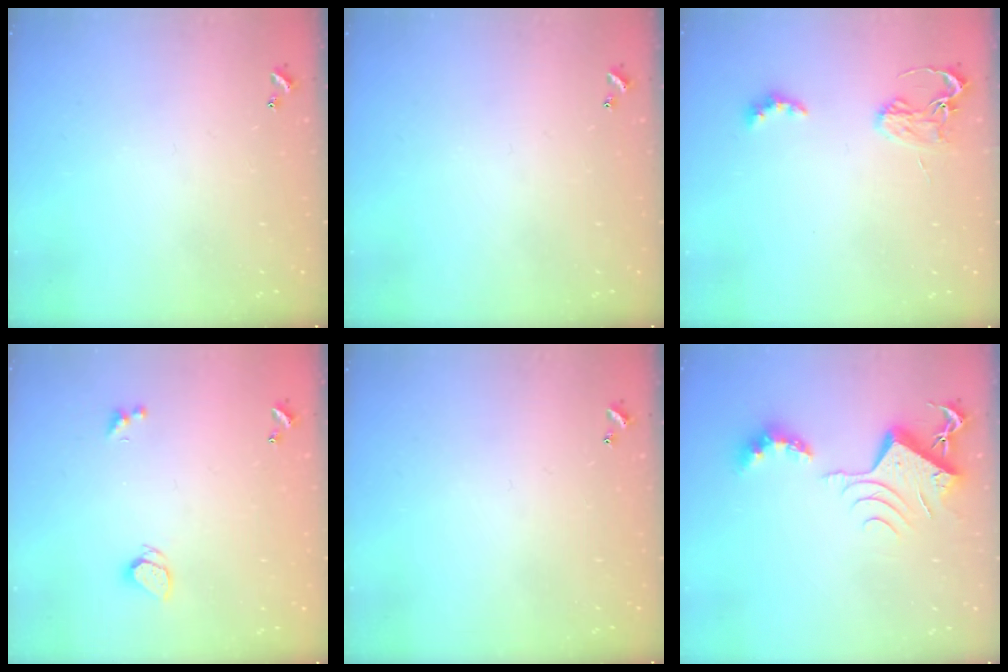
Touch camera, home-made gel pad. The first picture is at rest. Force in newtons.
{"total": 0.0}
{"total": 2.9, "press": 2.8, "slide": 0.6}
{"total": 1.9, "press": 1.8, "slide": 0.4}
{"total": 0.0}
{"total": 9.4, "press": 9.3, "slide": 1.0}